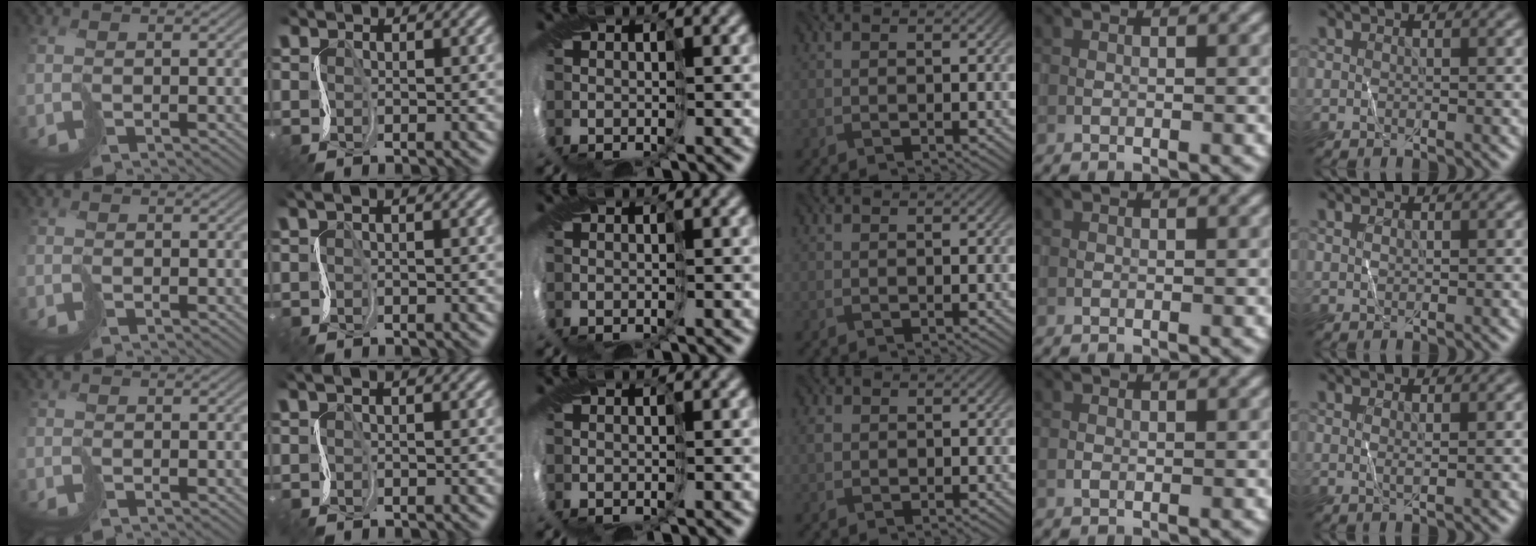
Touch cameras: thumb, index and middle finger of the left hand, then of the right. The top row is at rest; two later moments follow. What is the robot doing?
{"motion": "cut", "object": "paper"}